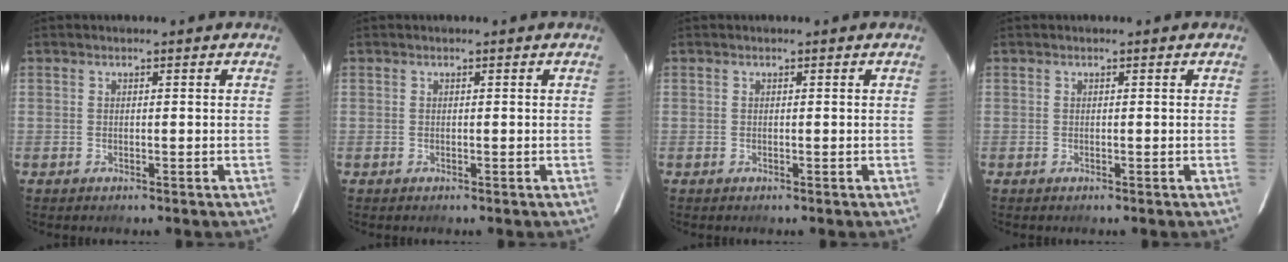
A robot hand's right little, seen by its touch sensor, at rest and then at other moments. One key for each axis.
{"total": 0.0}
{"total": 0.0}
{"total": 0.0}